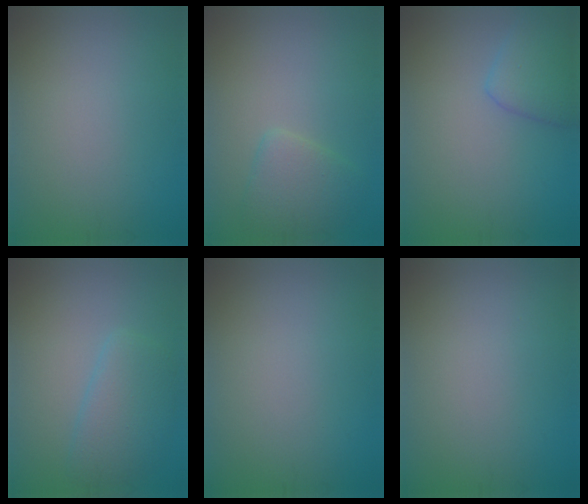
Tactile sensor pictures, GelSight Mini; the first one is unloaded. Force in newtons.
{"total": 2.6, "press": 2.6, "slide": 0.3}
{"total": 2.8, "press": 2.8, "slide": 0.2}
{"total": 3.3, "press": 3.3, "slide": 0.2}
{"total": 0.0}
{"total": 0.0}